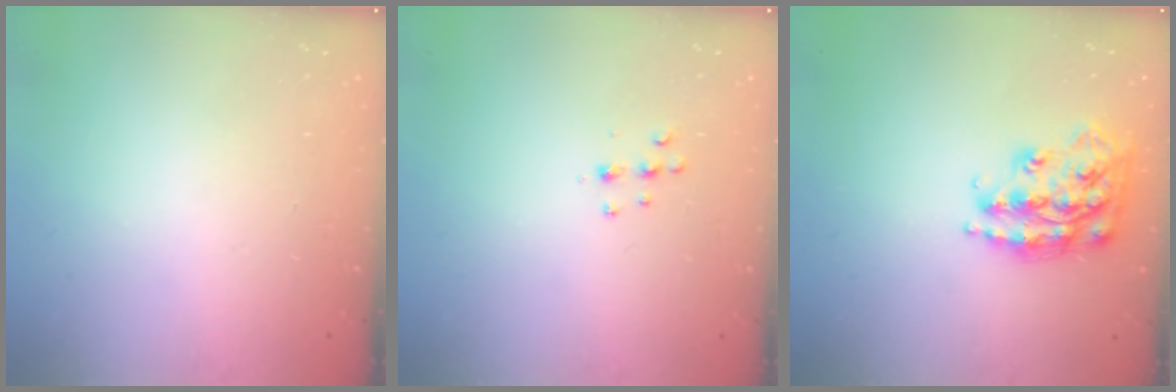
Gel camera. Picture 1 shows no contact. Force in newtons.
{"total": 5.1, "press": 5.0, "slide": 0.8}
{"total": 17.9, "press": 17.8, "slide": 1.1}